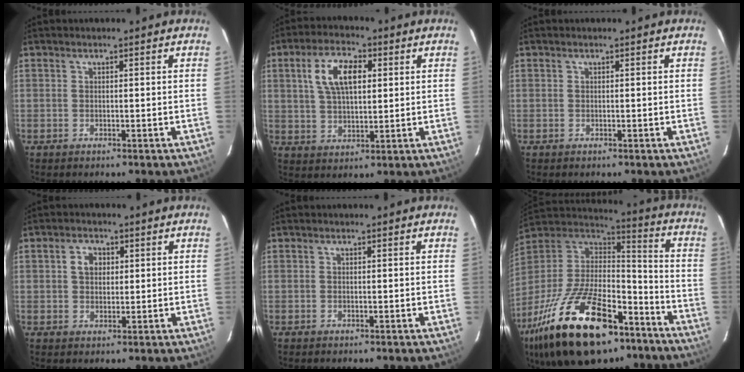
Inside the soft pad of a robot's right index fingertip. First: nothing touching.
{"total": 9.4, "force": [2.8, 4.6, 7.7], "torque": [-0.147, 0.018, 0.054]}
{"total": 0.0}
{"total": 3.5, "force": [1.0, 2.7, 2.0], "torque": [-0.033, 0.010, 0.018]}
{"total": 0.0}
{"total": 32.5, "force": [-20.0, 14.3, 21.3], "torque": [-0.417, -0.021, -0.314]}